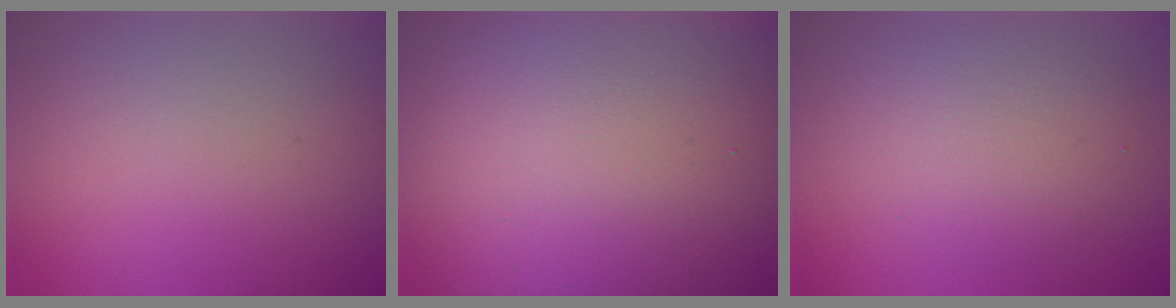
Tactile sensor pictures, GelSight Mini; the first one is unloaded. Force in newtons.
{"total": 20.7, "press": 20.7, "slide": 1.0}
{"total": 3.9, "press": 3.9, "slide": 0.1}